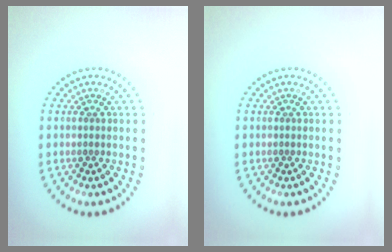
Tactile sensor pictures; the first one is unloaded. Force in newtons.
{"total": 0.0}